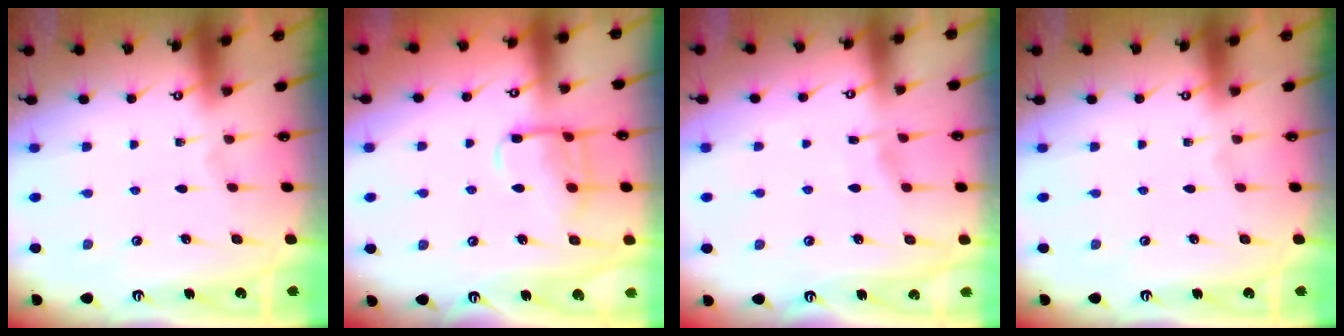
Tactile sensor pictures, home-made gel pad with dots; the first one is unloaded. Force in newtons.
{"total": 12.0, "press": 12.0, "slide": 1.2}
{"total": 2.5, "press": 2.5, "slide": 0.4}
{"total": 0.0}